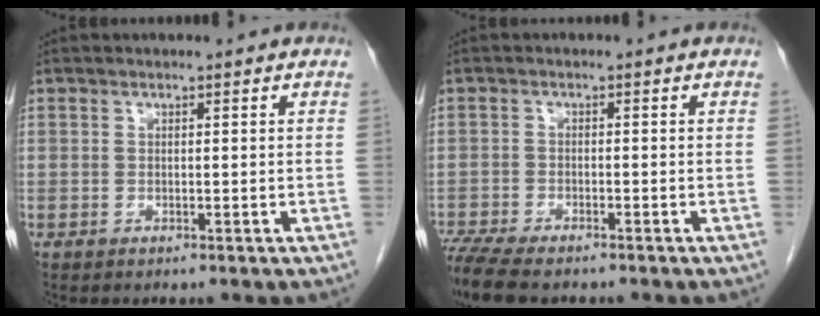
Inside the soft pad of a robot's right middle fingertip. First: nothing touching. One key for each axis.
{"total": 9.0, "fx": -7.4, "fy": 2.2, "fz": 4.6, "tx": -0.085, "ty": -0.015, "tz": -0.125}